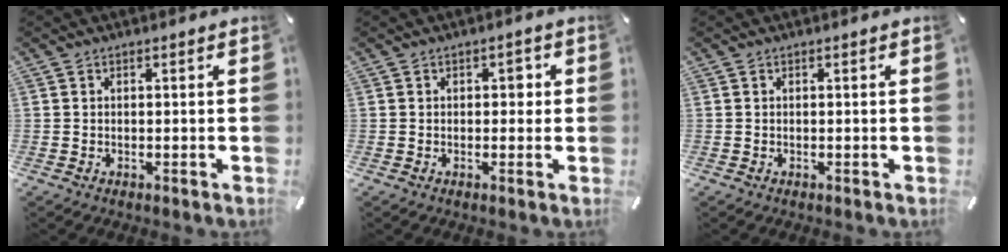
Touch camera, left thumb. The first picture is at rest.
{"total": 2.1, "force": [0.2, 1.5, 1.4], "torque": [-0.006, -0.001, -0.006]}
{"total": 0.0}